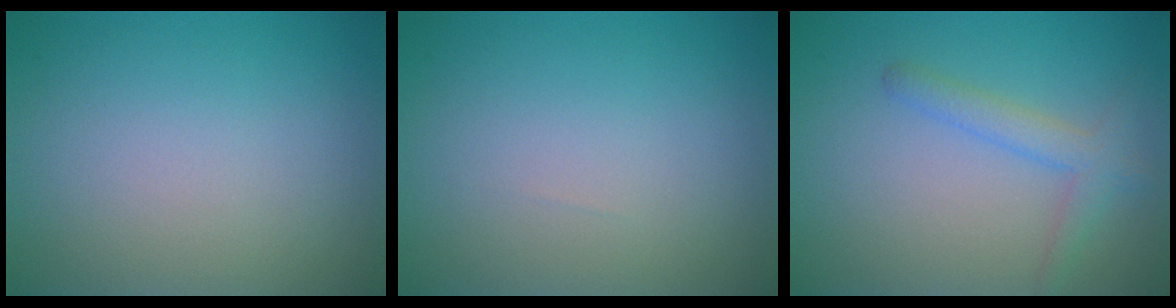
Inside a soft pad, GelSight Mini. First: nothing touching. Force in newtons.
{"total": 0.0}
{"total": 2.4, "press": 2.4, "slide": 0.1}